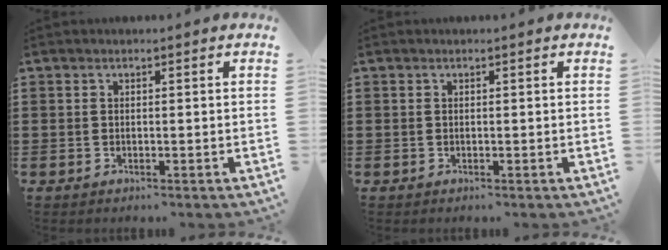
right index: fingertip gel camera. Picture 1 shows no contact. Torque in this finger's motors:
{"motor_torque": [-0.04, 1.25, 0.00, 0.00]}